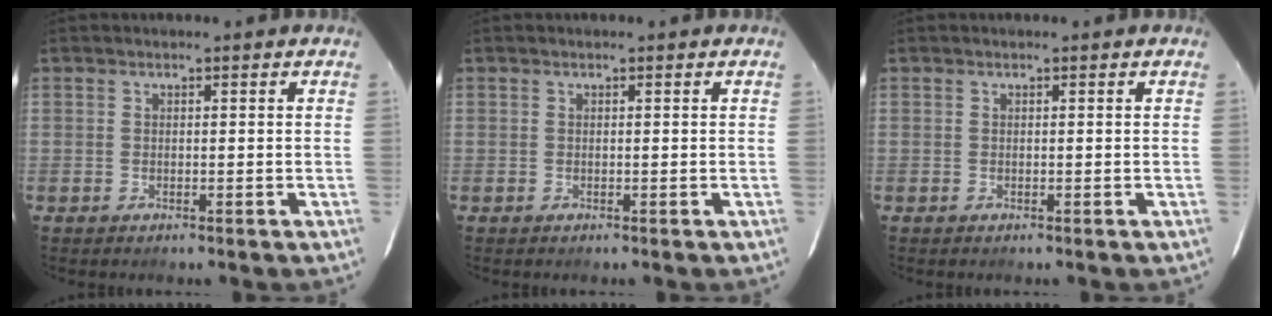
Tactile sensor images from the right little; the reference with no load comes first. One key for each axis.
{"total": 0.0}
{"total": 0.0}